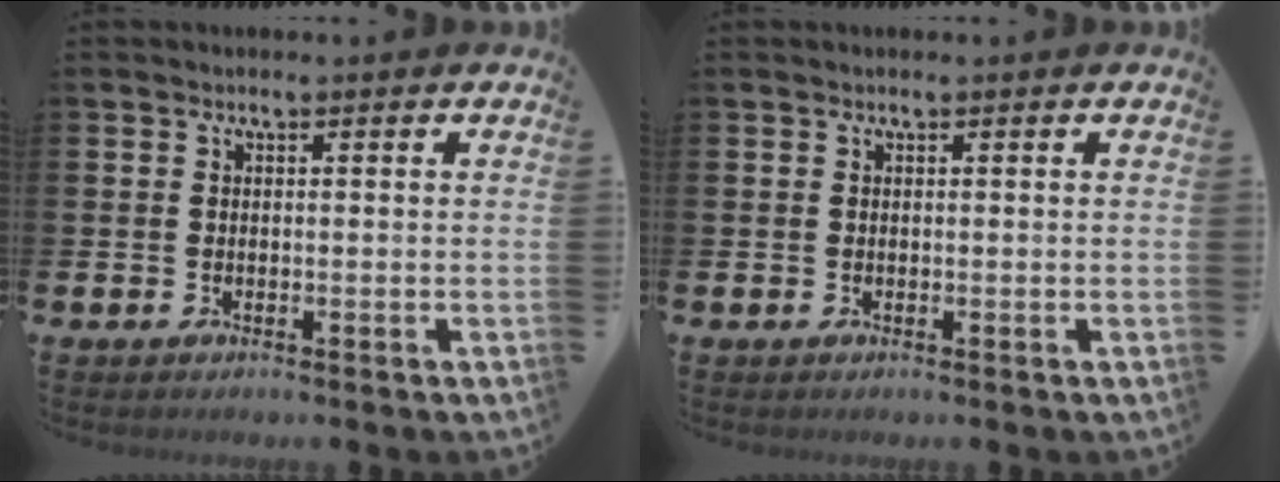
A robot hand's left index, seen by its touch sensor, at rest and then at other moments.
{"total": 0.0}